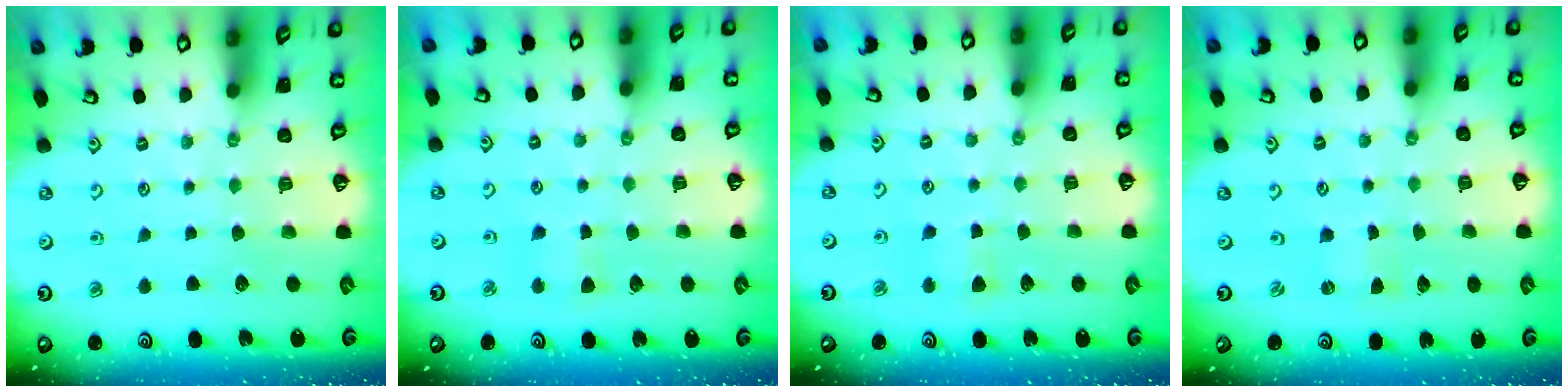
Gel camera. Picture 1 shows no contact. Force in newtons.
{"total": 2.7, "press": 2.6, "slide": 0.8}
{"total": 3.5, "press": 3.4, "slide": 0.5}
{"total": 0.0}